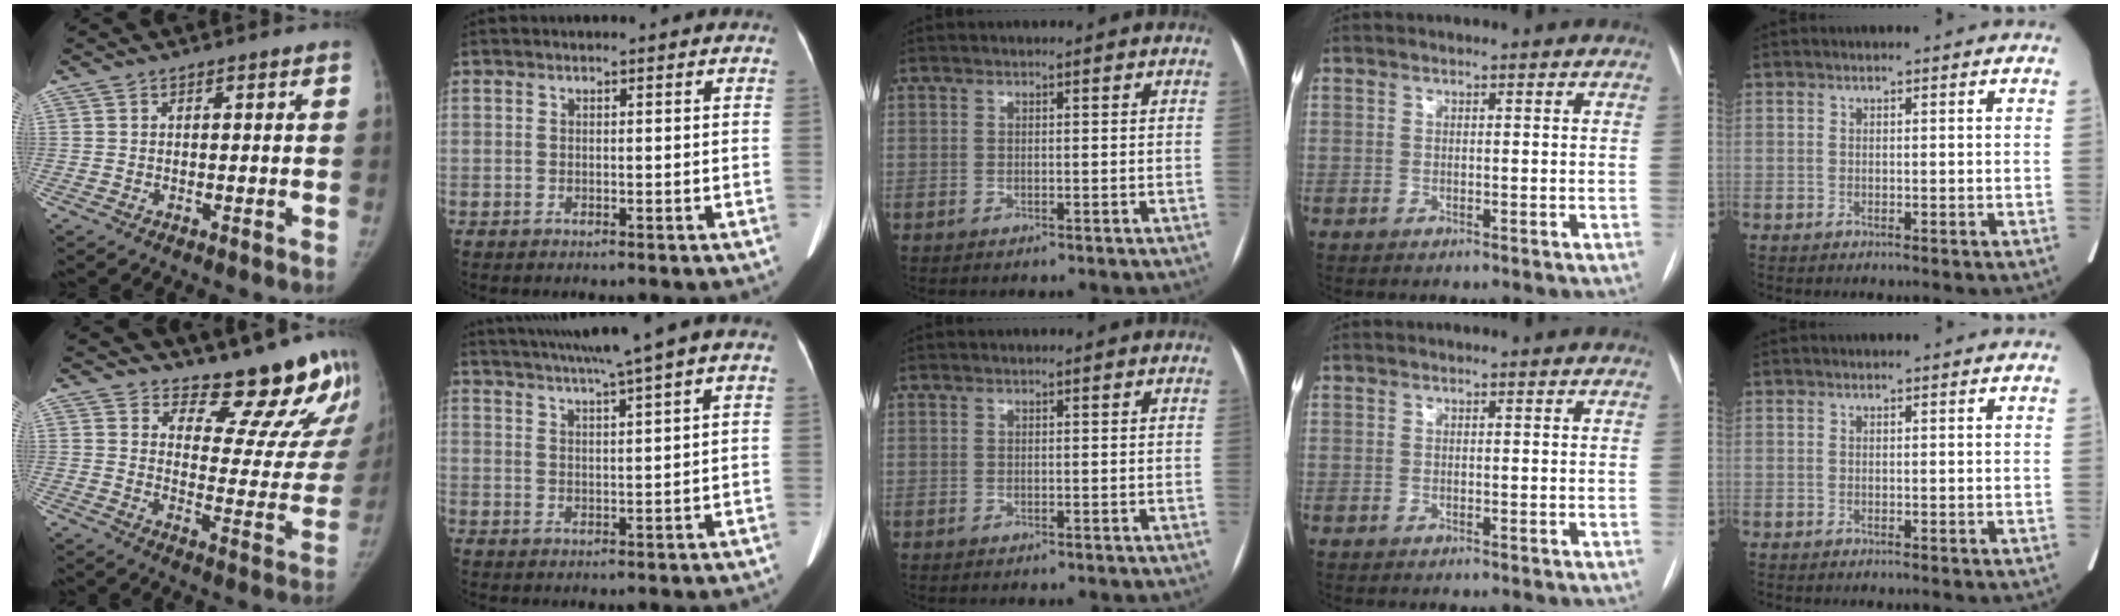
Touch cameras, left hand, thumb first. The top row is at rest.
{"thumb": {"total": 16.7, "force": [15.4, 4.9, 4.4], "torque": [0.003, -0.159, 0.187]}, "index": {"total": 11.1, "force": [8.4, -1.2, 7.2], "torque": [-0.118, 0.024, 0.120]}}